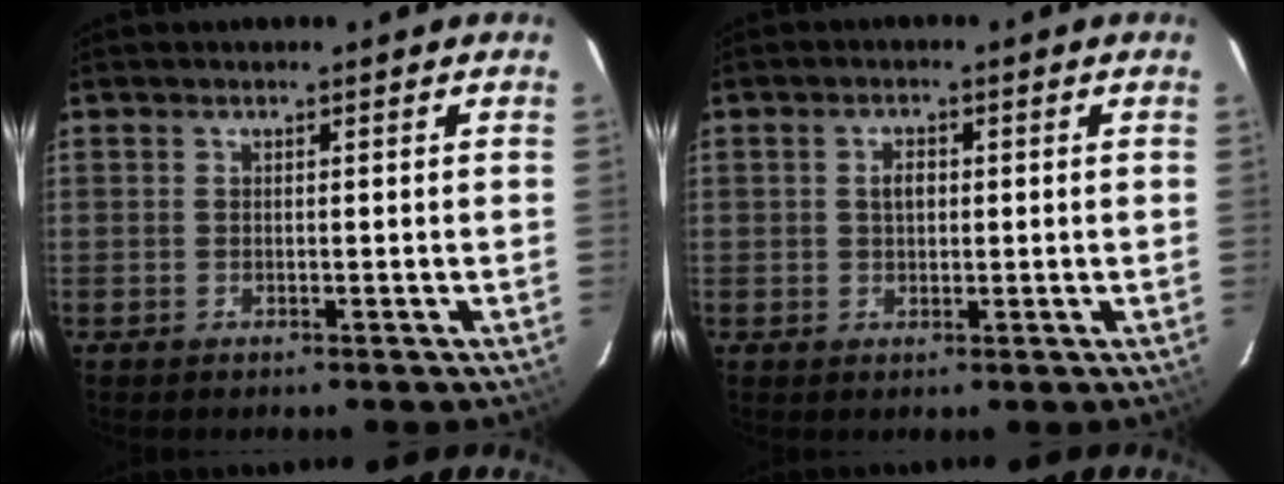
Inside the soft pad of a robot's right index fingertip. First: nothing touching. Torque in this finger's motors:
{"motor_torque": [-0.07, 0.07, 0.00, 0.03]}